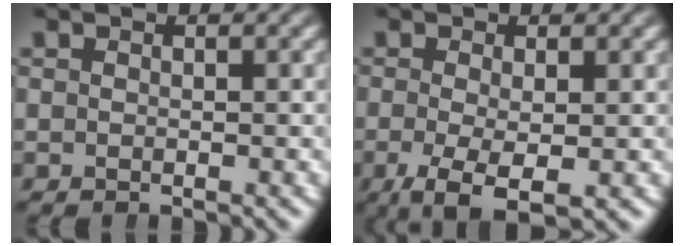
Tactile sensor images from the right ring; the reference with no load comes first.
{"total": 5.7, "force": [-3.3, 2.3, 4.0], "torque": [-0.094, -0.049, -0.029]}